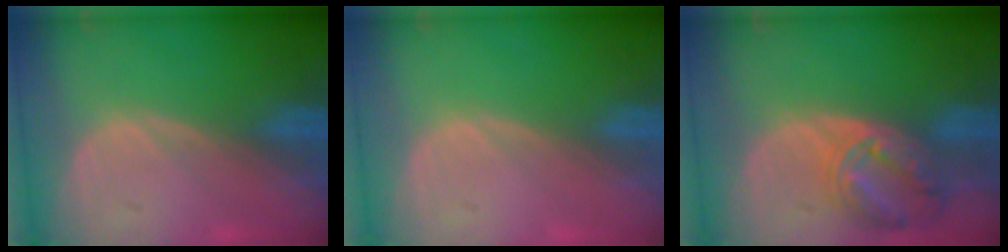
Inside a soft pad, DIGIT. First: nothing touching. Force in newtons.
{"total": 0.0}
{"total": 8.1, "press": 7.1, "slide": 4.0}